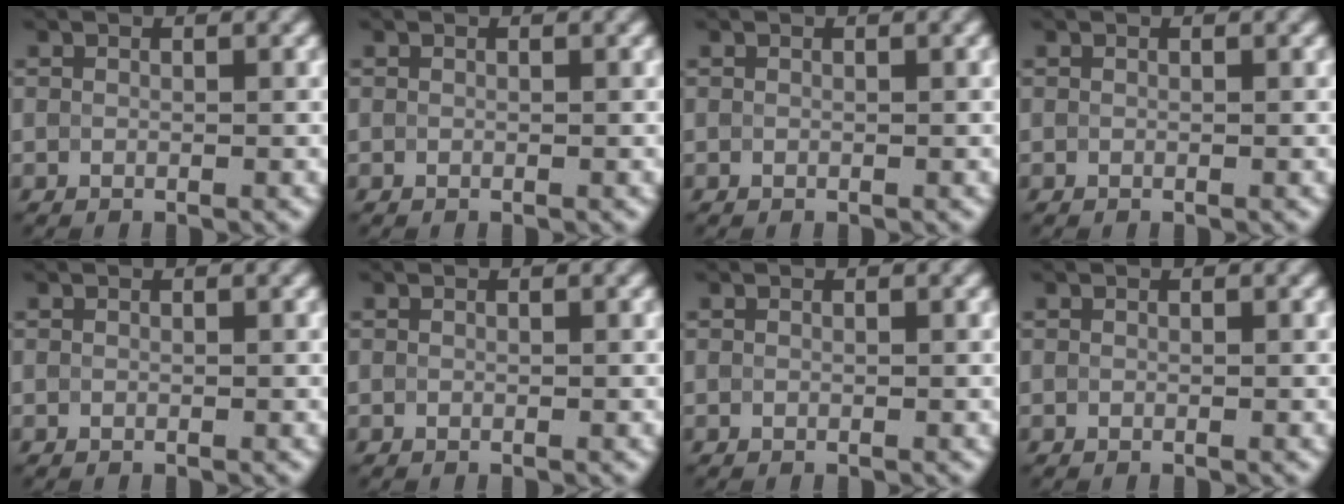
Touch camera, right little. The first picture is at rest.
{"total": 0.0}
{"total": 0.7, "force": [0.3, 0.3, 0.6], "torque": [-0.002, 0.004, -0.002]}
{"total": 0.0}
{"total": 0.0}
{"total": 0.0}
{"total": 0.0}
{"total": 0.0}